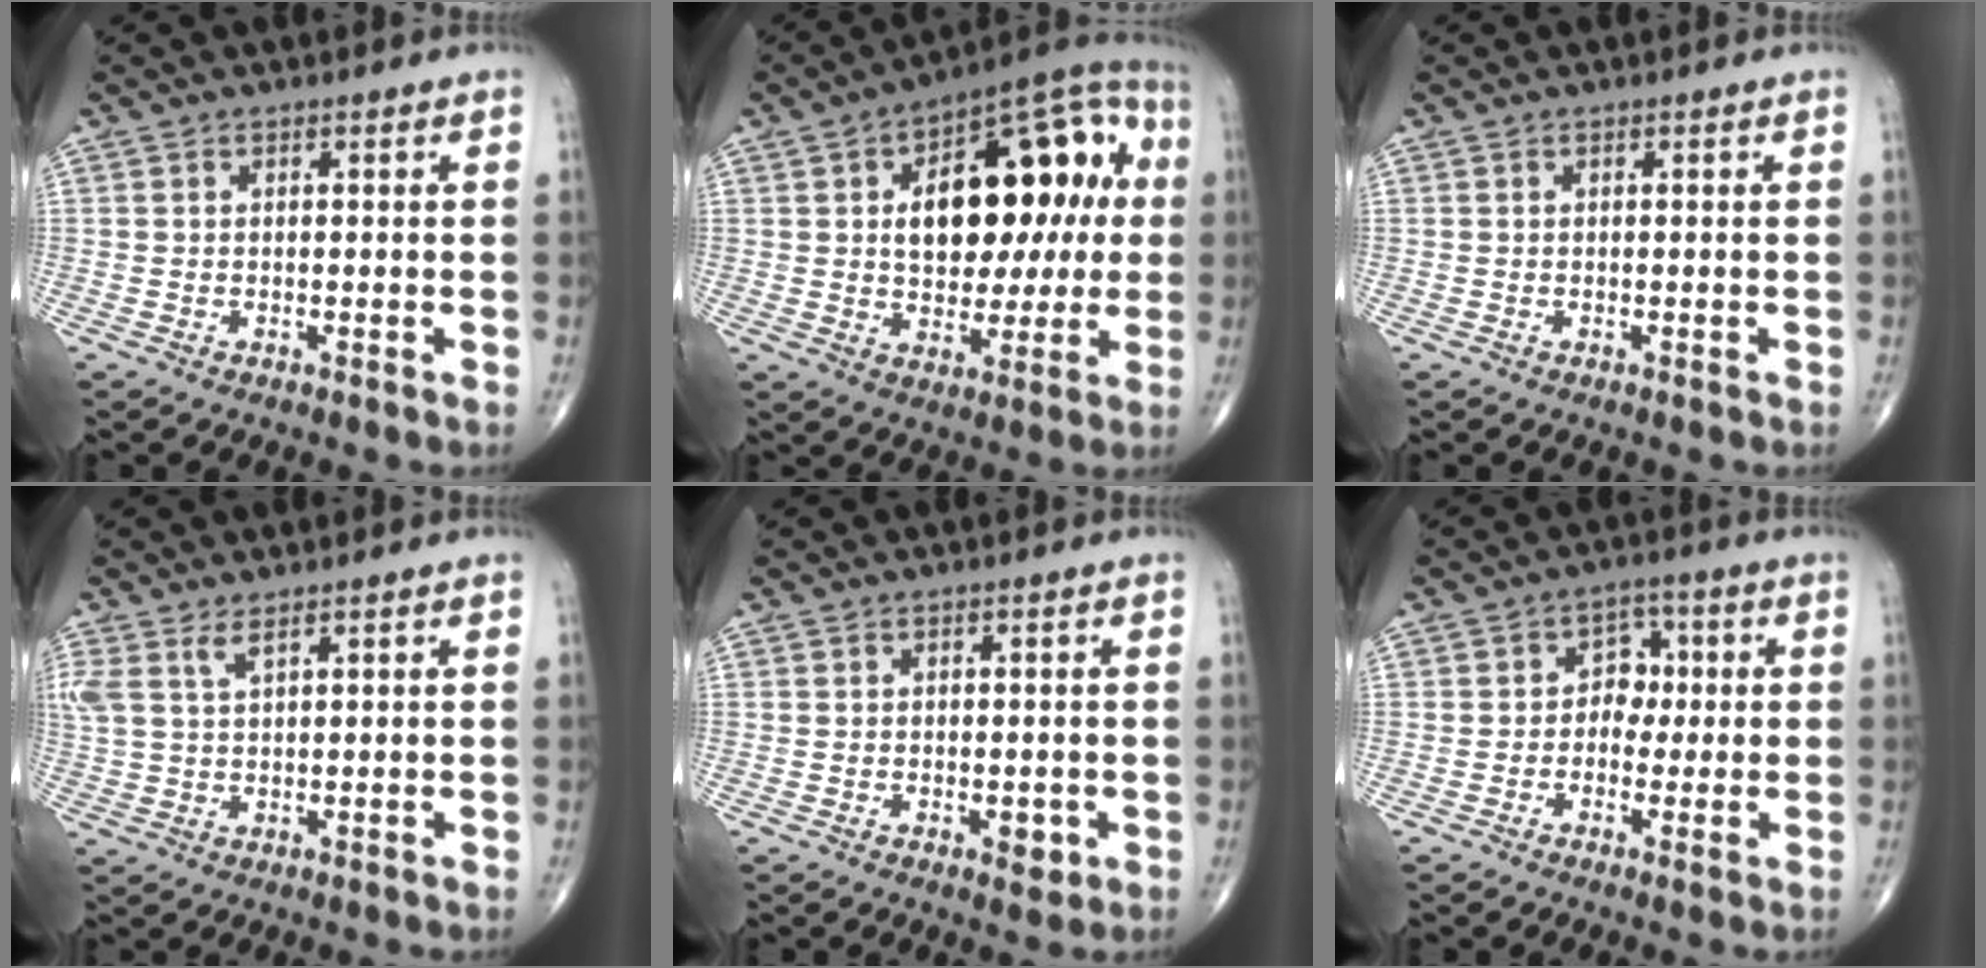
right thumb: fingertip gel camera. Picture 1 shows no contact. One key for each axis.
{"total": 23.0, "fx": 3.4, "fy": 12.7, "fz": 18.8, "tx": -0.226, "ty": 0.031, "tz": 0.047}
{"total": 0.0}
{"total": 4.2, "fx": 2.6, "fy": 1.2, "fz": 3.1, "tx": -0.080, "ty": 0.000, "tz": 0.062}
{"total": 2.5, "fx": -0.8, "fy": 1.5, "fz": 1.9, "tx": -0.016, "ty": 0.000, "tz": -0.007}
{"total": 5.3, "fx": 0.0, "fy": 4.2, "fz": 3.2, "tx": -0.007, "ty": 0.012, "tz": -0.011}